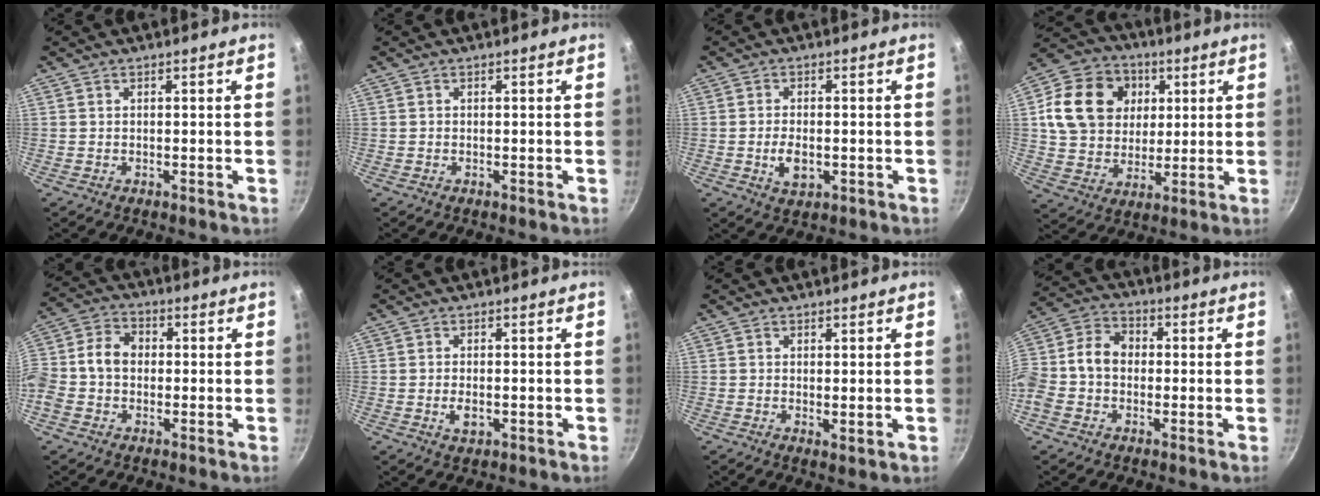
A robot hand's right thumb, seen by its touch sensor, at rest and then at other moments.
{"total": 0.0}
{"total": 4.9, "force": [-1.0, 2.8, 3.8], "torque": [-0.069, 0.002, -0.014]}
{"total": 17.4, "force": [4.3, 14.2, 9.1], "torque": [-0.146, 0.004, 0.073]}
{"total": 10.1, "force": [-0.3, 7.9, 6.3], "torque": [-0.104, 0.029, -0.029]}
{"total": 3.1, "force": [-0.7, 1.8, 2.4], "torque": [-0.047, 0.000, -0.011]}
{"total": 1.7, "force": [0.5, 0.7, 1.4], "torque": [-0.023, -0.010, 0.005]}
{"total": 11.4, "force": [-0.7, 8.8, 7.1], "torque": [-0.116, 0.037, -0.035]}